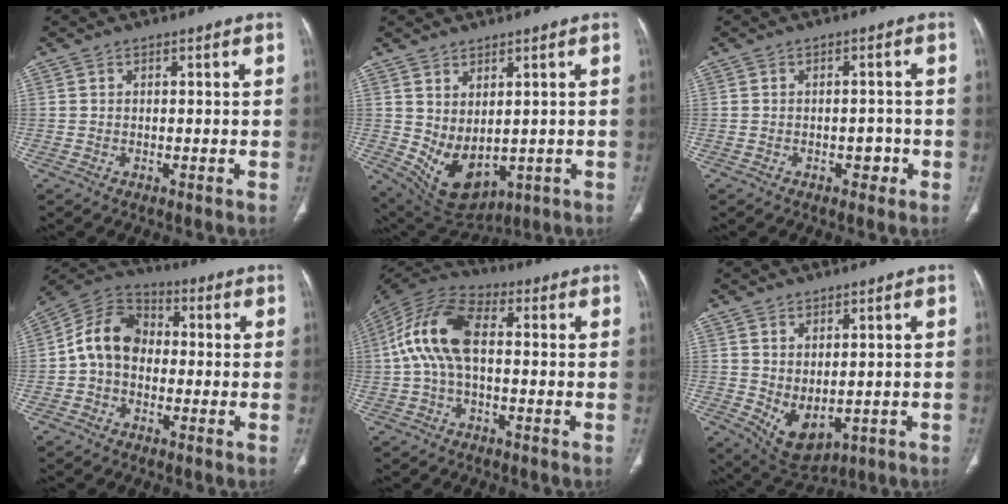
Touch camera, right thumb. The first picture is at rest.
{"total": 9.4, "force": [-0.1, 5.6, 7.5], "torque": [-0.118, -0.012, 0.034]}
{"total": 2.5, "force": [-1.0, 1.6, 1.6], "torque": [-0.009, 0.008, -0.013]}
{"total": 10.3, "force": [-0.7, 7.9, 6.6], "torque": [-0.105, 0.035, -0.030]}
{"total": 12.7, "force": [0.4, 6.6, 10.9], "torque": [-0.227, 0.037, -0.003]}
{"total": 7.5, "force": [-0.4, 4.2, 6.1], "torque": [-0.092, -0.010, 0.020]}